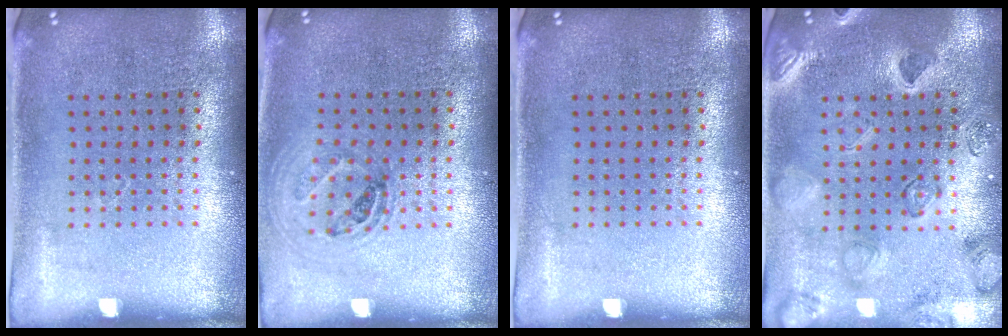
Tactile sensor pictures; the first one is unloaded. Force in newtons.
{"total": 1.1, "press": 1.0, "slide": 0.4}
{"total": 0.0}
{"total": 2.5, "press": 2.4, "slide": 0.9}